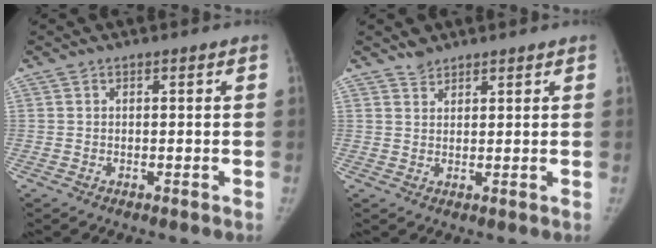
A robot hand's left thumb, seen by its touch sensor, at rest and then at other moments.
{"total": 2.3, "force": [2.0, 1.1, 0.1], "torque": [0.011, -0.011, 0.034]}